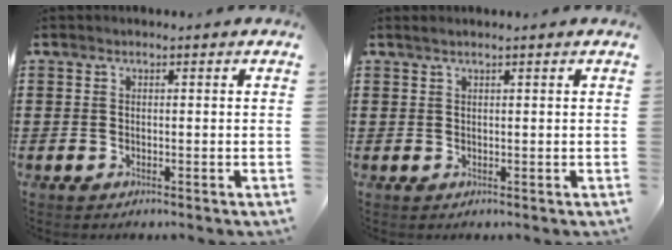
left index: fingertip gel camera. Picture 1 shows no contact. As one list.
[{"total": 0.9, "force": [0.7, -0.1, 0.6], "torque": [-0.010, 0.000, 0.012]}]